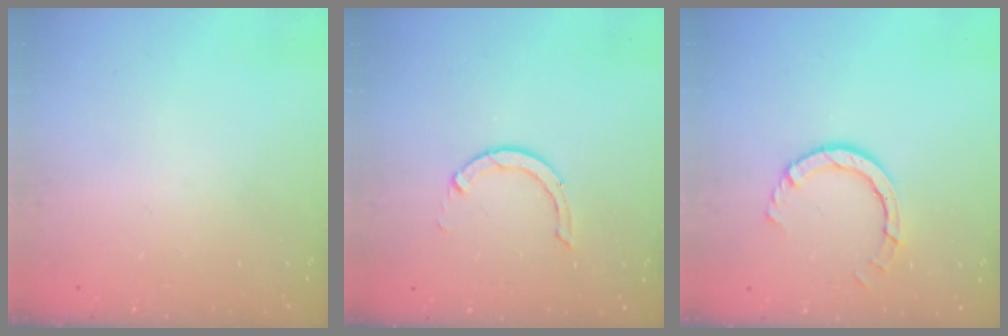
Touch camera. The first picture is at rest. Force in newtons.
{"total": 3.2, "press": 3.2, "slide": 0.4}
{"total": 5.9, "press": 5.9, "slide": 0.5}